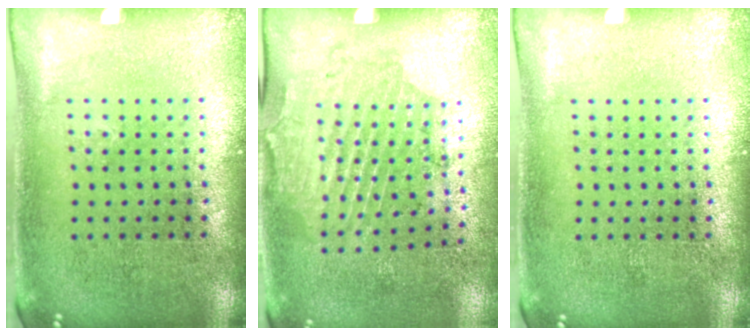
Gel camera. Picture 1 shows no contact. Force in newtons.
{"total": 1.8, "press": 1.2, "slide": 1.3}
{"total": 0.0}